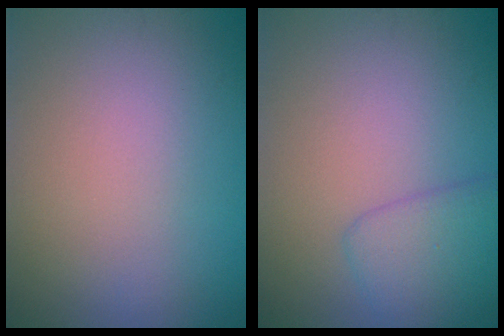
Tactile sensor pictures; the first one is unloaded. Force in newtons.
{"total": 2.9, "press": 2.9, "slide": 0.1}